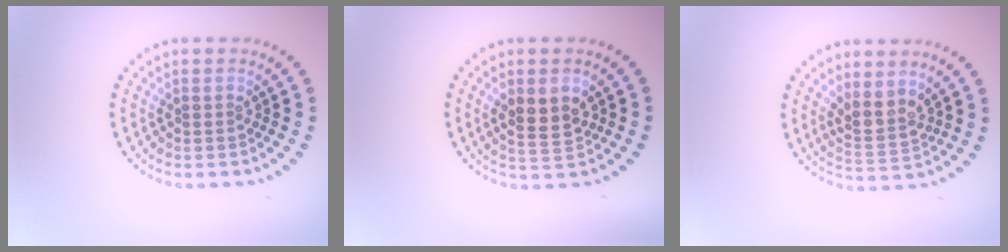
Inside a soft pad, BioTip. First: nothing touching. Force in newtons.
{"total": 3.0, "press": 2.9, "slide": 0.7}
{"total": 2.7, "press": 2.1, "slide": 1.6}